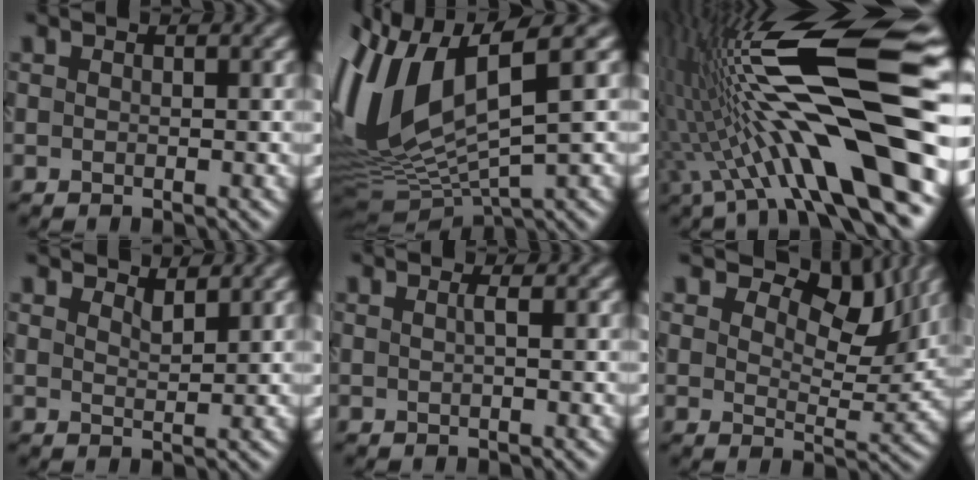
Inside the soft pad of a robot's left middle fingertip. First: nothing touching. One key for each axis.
{"total": 11.5, "fx": 2.4, "fy": 4.6, "fz": 10.3, "tx": -0.233, "ty": 0.006, "tz": 0.053}
{"total": 16.2, "fx": 0.3, "fy": 3.7, "fz": 15.8, "tx": -0.247, "ty": 0.022, "tz": 0.001}
{"total": 1.6, "fx": 1.6, "fy": 0.1, "fz": 0.2, "tx": -0.005, "ty": 0.004, "tz": 0.029}
{"total": 0.6, "fx": 0.4, "fy": 0.0, "fz": 0.5, "tx": -0.009, "ty": 0.006, "tz": 0.007}
{"total": 7.8, "fx": 5.6, "fy": 3.4, "fz": 4.2, "tx": -0.061, "ty": 0.008, "tz": 0.084}